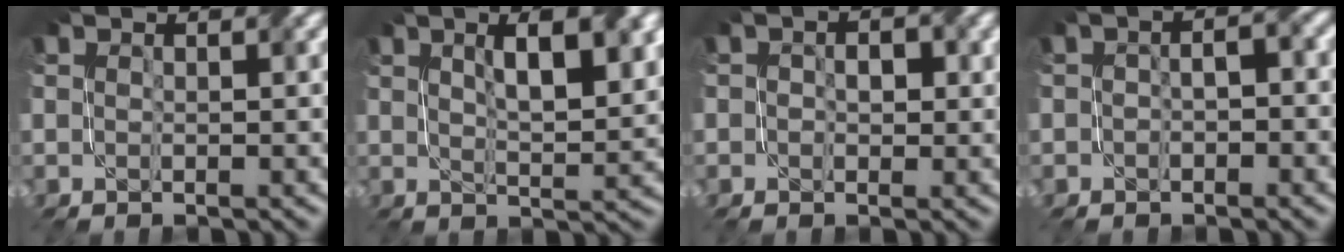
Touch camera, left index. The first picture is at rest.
{"total": 6.0, "force": [2.3, 1.6, 5.3], "torque": [-0.077, 0.007, 0.037]}
{"total": 2.0, "force": [-0.1, 1.5, 1.3], "torque": [-0.018, 0.000, -0.004]}
{"total": 2.4, "force": [-1.2, 1.2, 1.7], "torque": [-0.020, 0.006, -0.018]}